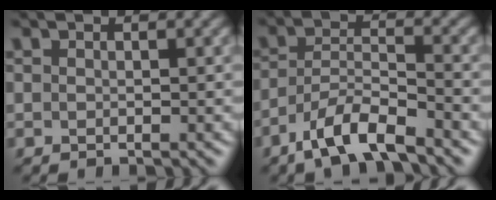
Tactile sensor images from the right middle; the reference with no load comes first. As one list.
[{"total": 5.5, "force": [-4.1, 1.4, 3.4], "torque": [-0.063, 0.001, -0.080]}]